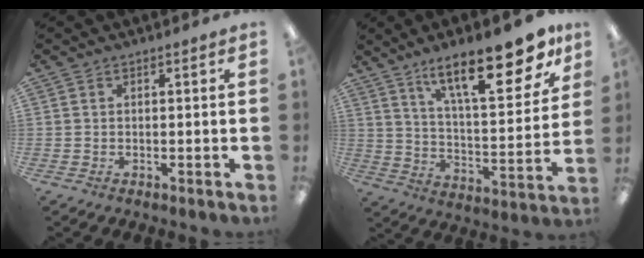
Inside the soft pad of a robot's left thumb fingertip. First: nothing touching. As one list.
[{"total": 21.6, "force": [14.6, 6.8, 14.5], "torque": [-0.214, -0.091, 0.236]}]